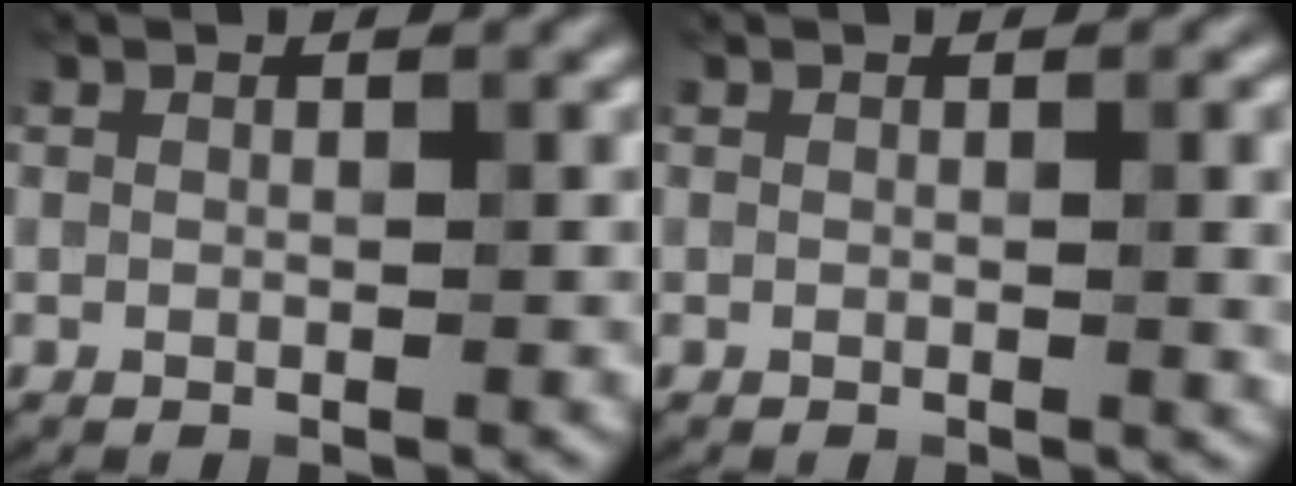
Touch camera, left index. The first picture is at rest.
{"total": 2.6, "force": [0.2, 0.8, 2.5], "torque": [-0.025, 0.001, -0.001]}